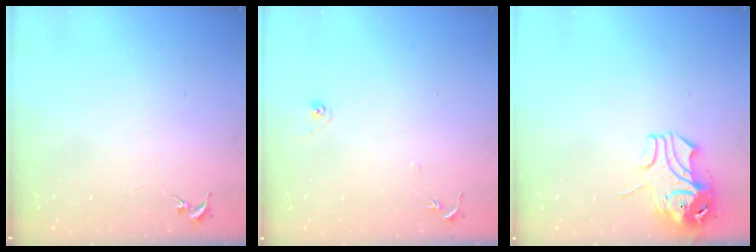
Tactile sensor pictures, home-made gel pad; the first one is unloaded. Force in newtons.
{"total": 5.9, "press": 5.9, "slide": 0.6}
{"total": 9.5, "press": 9.4, "slide": 1.2}